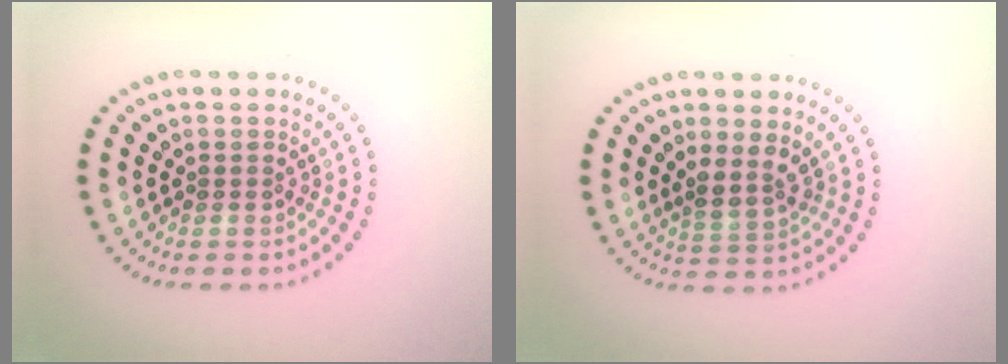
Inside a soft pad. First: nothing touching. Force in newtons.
{"total": 2.3, "press": 1.7, "slide": 1.5}